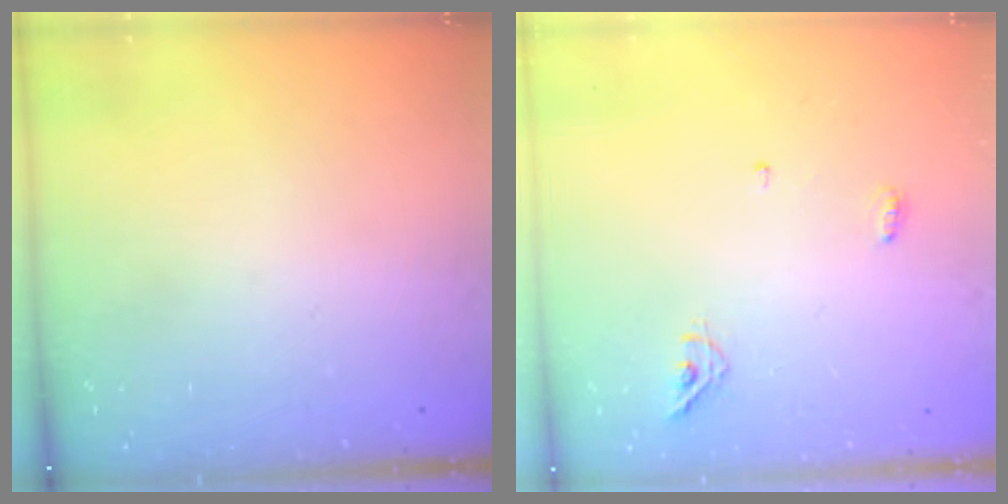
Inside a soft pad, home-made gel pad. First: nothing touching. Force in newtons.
{"total": 4.9, "press": 4.8, "slide": 1.0}